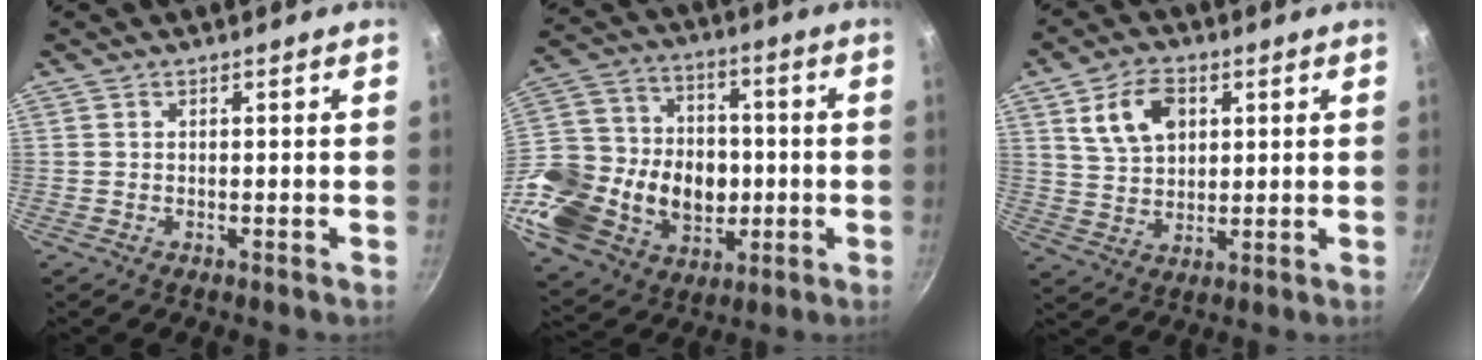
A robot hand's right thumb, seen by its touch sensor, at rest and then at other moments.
{"total": 30.3, "force": [-5.5, 22.8, 19.1], "torque": [-0.397, 0.038, -0.079]}
{"total": 9.7, "force": [3.7, 6.4, 6.2], "torque": [-0.091, -0.007, 0.072]}